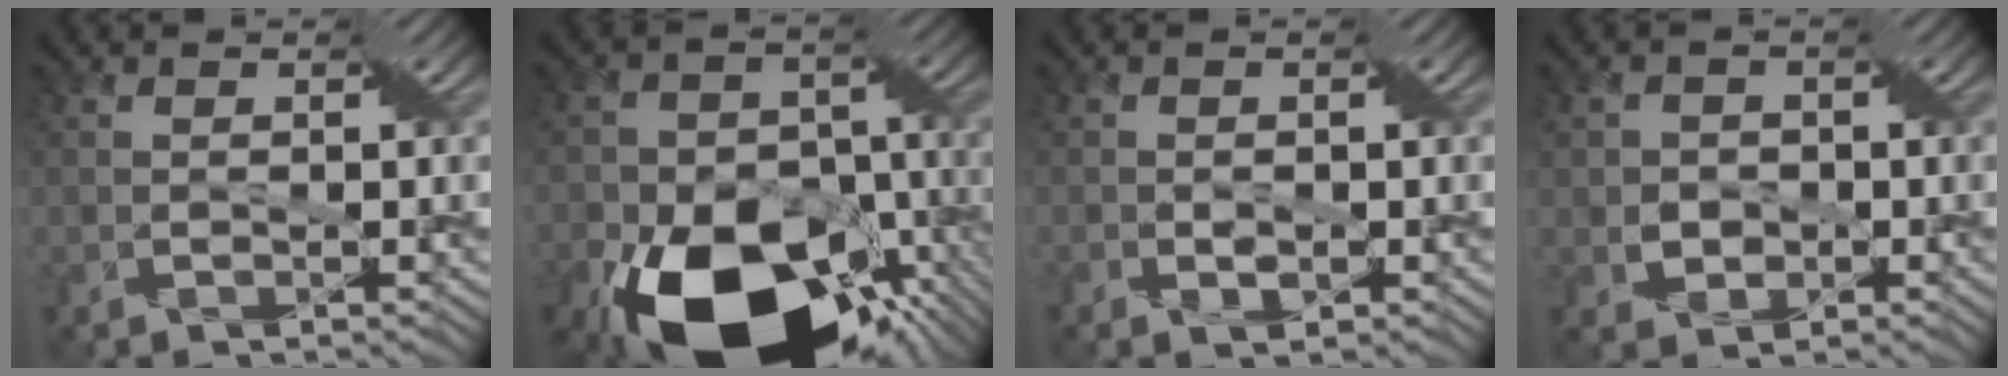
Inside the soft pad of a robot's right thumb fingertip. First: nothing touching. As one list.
[{"total": 20.3, "force": [-11.0, 12.4, 11.8], "torque": [-0.221, -0.067, -0.140]}, {"total": 1.5, "force": [-0.6, 1.0, 1.0], "torque": [-0.001, -0.002, -0.015]}, {"total": 2.7, "force": [0.0, 2.6, 0.8], "torque": [-0.026, -0.006, -0.013]}]